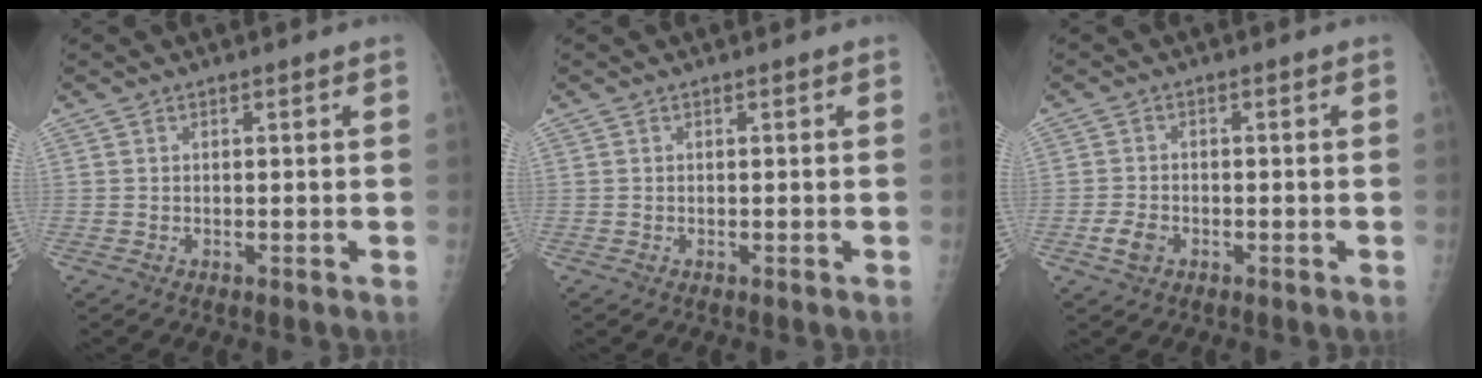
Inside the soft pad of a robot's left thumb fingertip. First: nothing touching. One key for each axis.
{"total": 0.0}
{"total": 3.4, "fx": -1.4, "fy": 2.4, "fz": 1.9, "tx": -0.034, "ty": 0.003, "tz": -0.024}